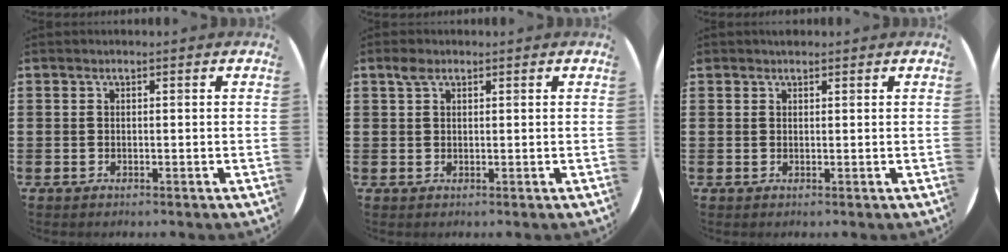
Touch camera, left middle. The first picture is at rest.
{"total": 1.6, "force": [1.1, 0.9, 0.7], "torque": [-0.009, 0.001, 0.018]}
{"total": 0.7, "force": [0.7, 0.3, 0.0], "torque": [0.000, 0.003, 0.013]}